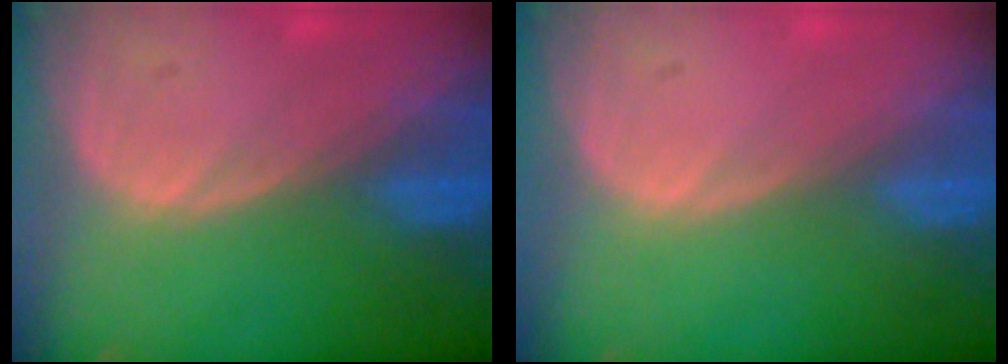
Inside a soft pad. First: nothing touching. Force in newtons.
{"total": 0.0}